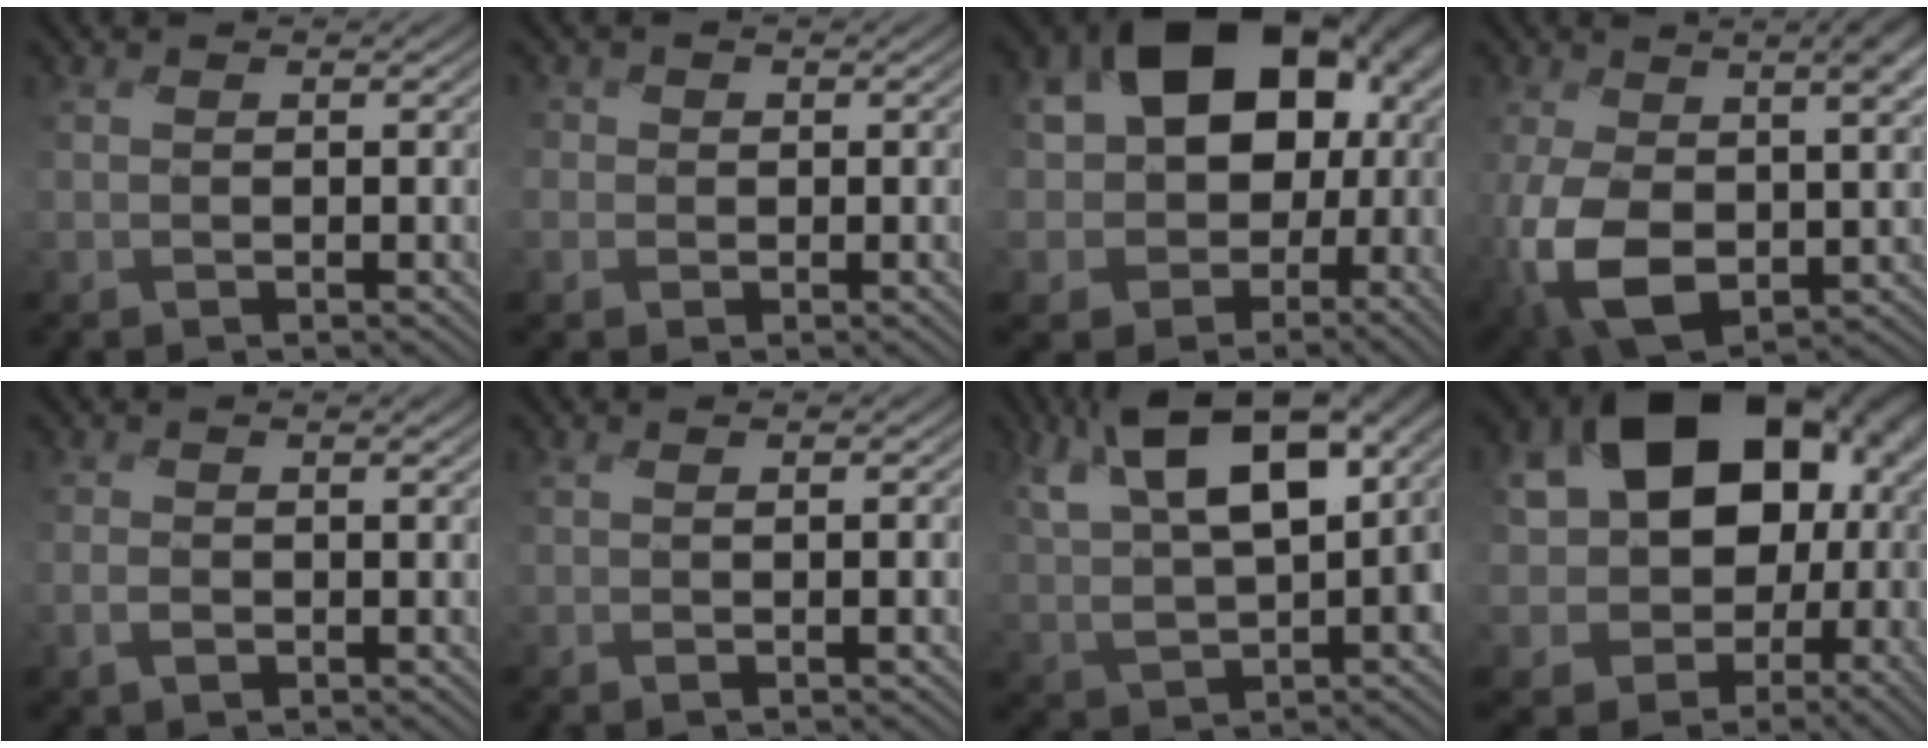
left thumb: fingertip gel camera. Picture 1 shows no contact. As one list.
[{"total": 1.9, "force": [-0.3, 1.8, -0.6], "torque": [0.006, -0.002, -0.014]}, {"total": 17.9, "force": [3.4, 13.8, 10.9], "torque": [-0.175, -0.030, 0.084]}, {"total": 12.5, "force": [-0.3, 7.0, 10.4], "torque": [-0.219, -0.036, 0.005]}, {"total": 1.4, "force": [-0.3, 0.9, 1.0], "torque": [-0.018, -0.001, -0.008]}, {"total": 1.6, "force": [0.0, 0.1, 1.6], "torque": [-0.016, 0.004, -0.012]}, {"total": 15.8, "force": [5.6, 8.2, 12.3], "torque": [-0.217, 0.009, 0.096]}, {"total": 19.9, "force": [5.0, 15.3, 11.6], "torque": [-0.203, -0.025, 0.120]}]